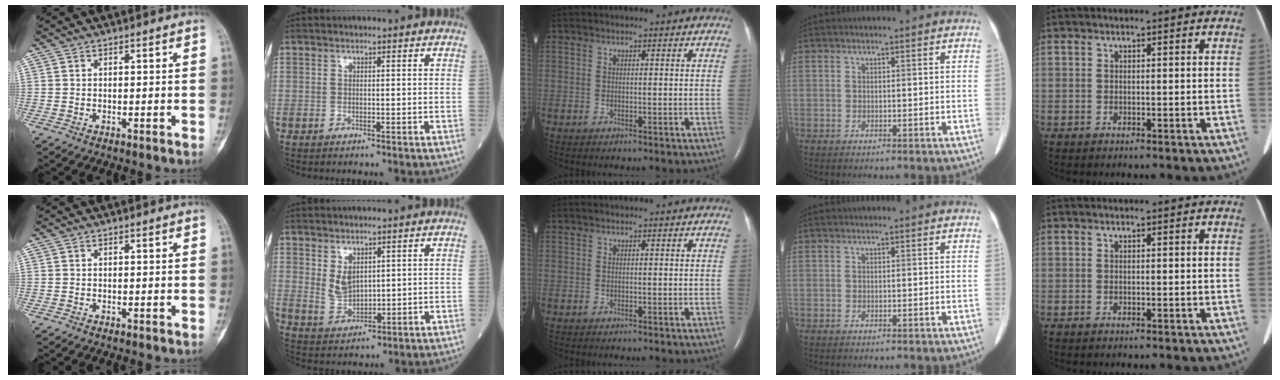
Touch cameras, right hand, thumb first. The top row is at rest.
{"index": {"total": 4.0, "force": [1.6, 2.5, 2.8], "torque": [-0.060, -0.003, 0.043]}}